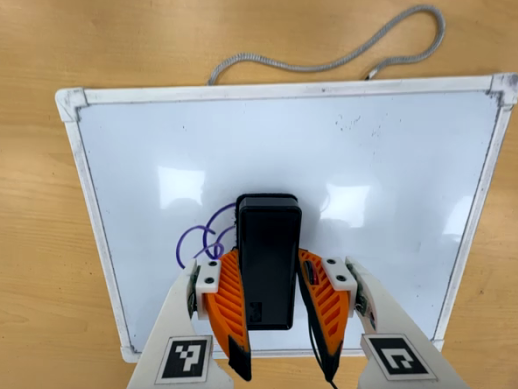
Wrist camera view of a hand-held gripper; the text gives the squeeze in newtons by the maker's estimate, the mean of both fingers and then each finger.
{"total": 8.4, "left": 7.9, "right": 8.8}